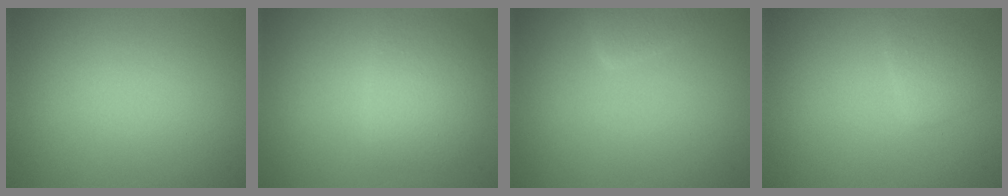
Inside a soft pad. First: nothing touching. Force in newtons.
{"total": 3.3, "press": 3.3, "slide": 0.2}
{"total": 1.7, "press": 1.7, "slide": 0.1}
{"total": 1.5, "press": 1.5, "slide": 0.1}